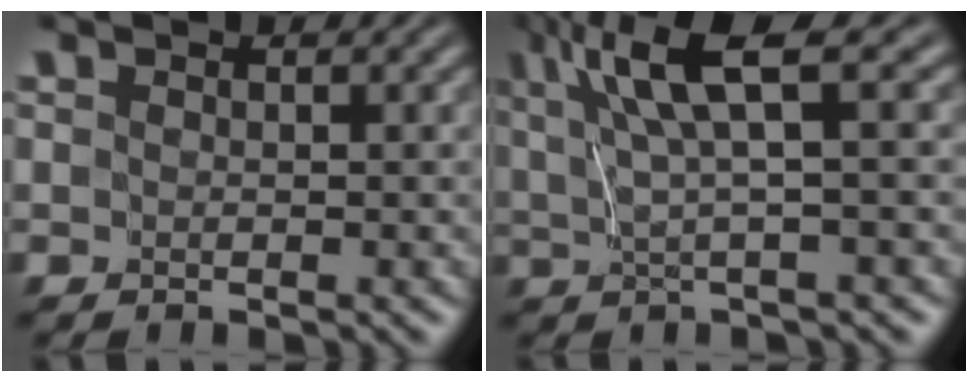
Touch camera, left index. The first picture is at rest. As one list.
[{"total": 6.4, "force": [3.0, 0.9, 5.6], "torque": [-0.100, 0.013, 0.059]}]